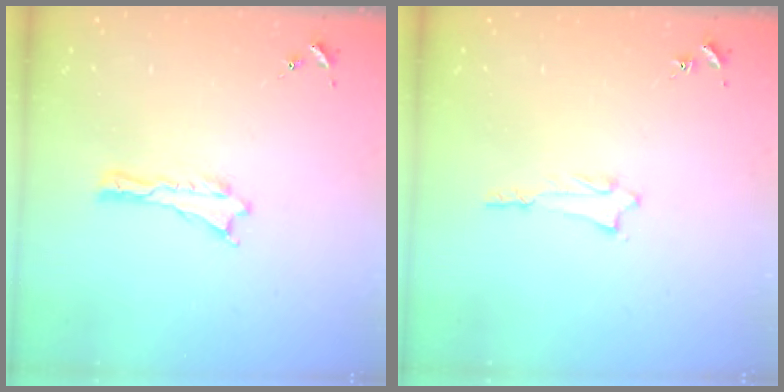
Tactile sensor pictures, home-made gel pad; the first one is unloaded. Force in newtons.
{"total": 1.4, "press": 1.4, "slide": 0.2}